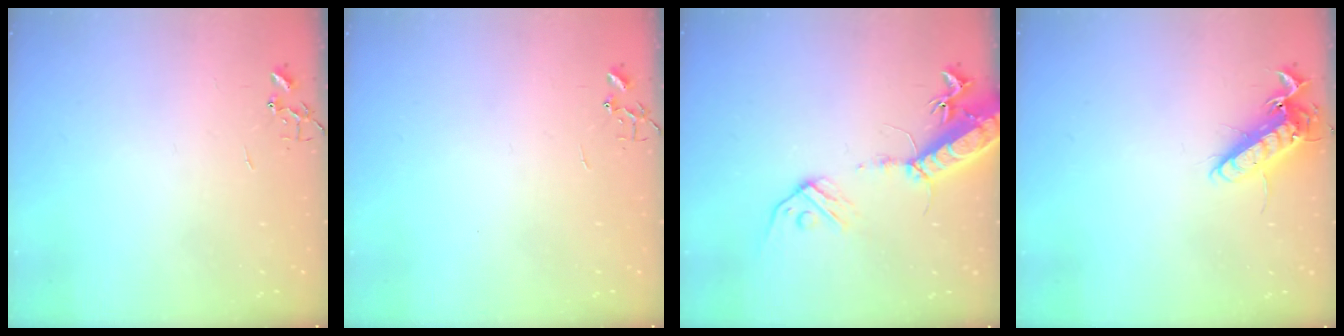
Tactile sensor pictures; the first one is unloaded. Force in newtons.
{"total": 0.0}
{"total": 16.9, "press": 16.5, "slide": 3.8}
{"total": 13.5, "press": 13.5, "slide": 1.2}